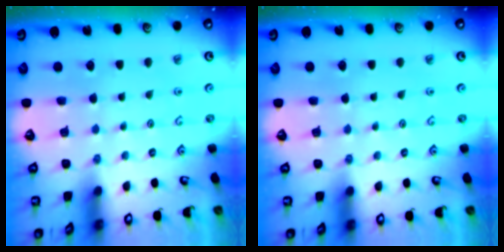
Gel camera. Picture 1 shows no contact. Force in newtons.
{"total": 0.0}